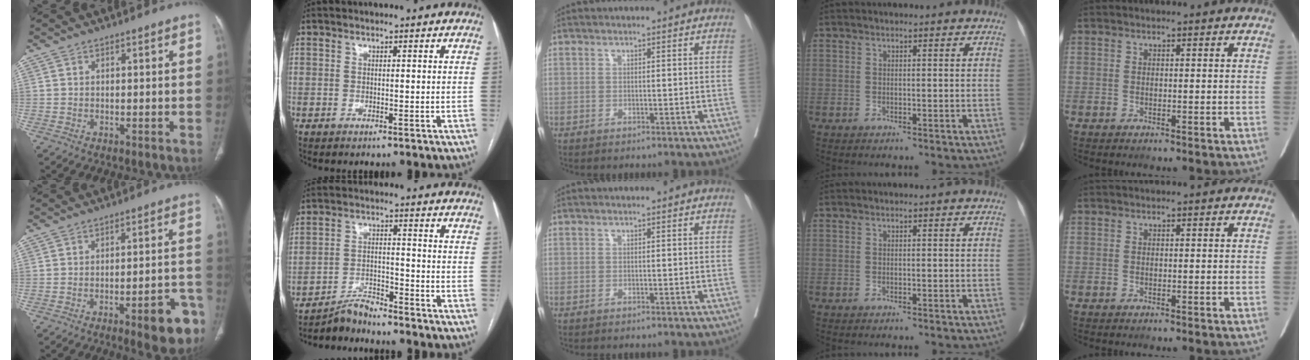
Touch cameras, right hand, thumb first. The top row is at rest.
{"thumb": {"total": 10.4, "force": [-5.5, 3.0, 8.2], "torque": [-0.084, 0.035, -0.066]}, "index": {"total": 4.4, "force": [-4.4, 0.1, 0.4], "torque": [-0.008, -0.013, -0.079]}}